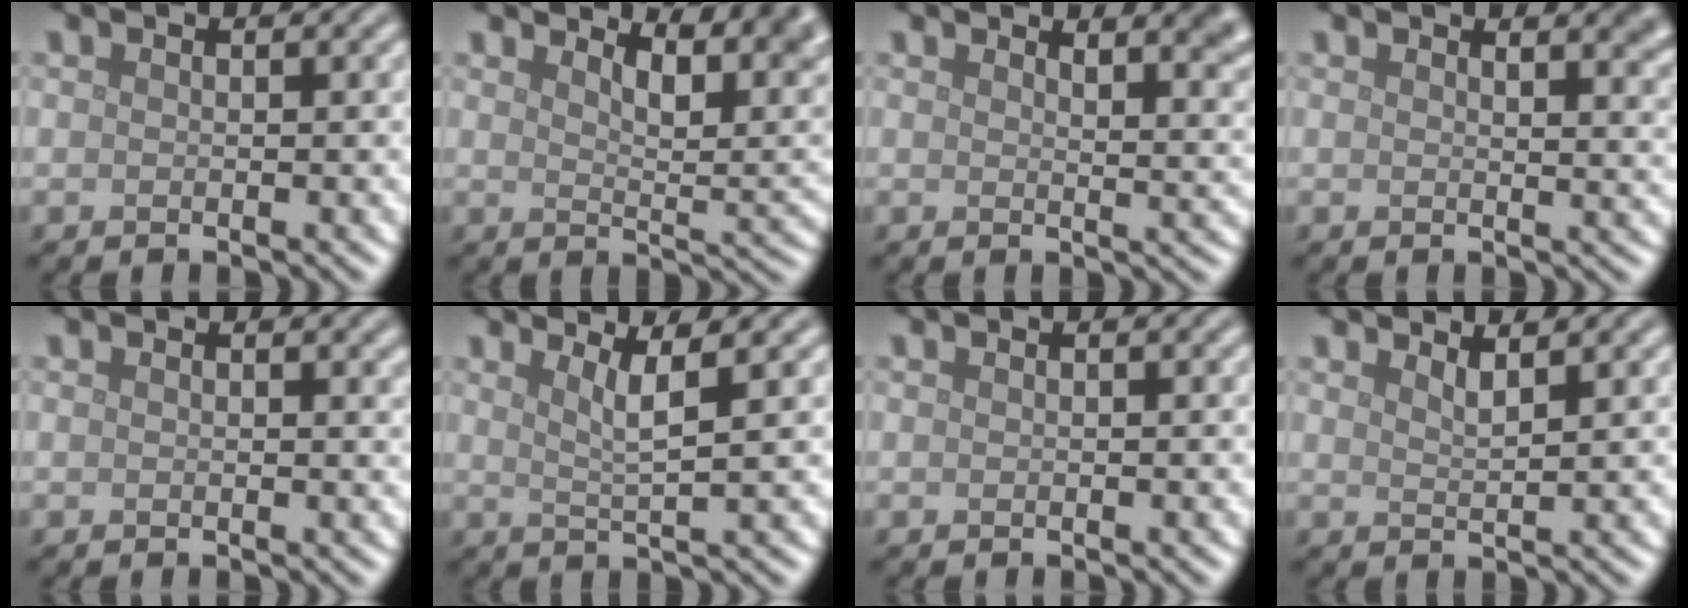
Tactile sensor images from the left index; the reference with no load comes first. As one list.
[{"total": 5.6, "force": [3.8, 1.9, 3.6], "torque": [-0.050, -0.003, 0.053]}, {"total": 4.1, "force": [2.9, 1.4, 2.6], "torque": [-0.019, 0.003, 0.040]}, {"total": 3.4, "force": [2.1, 1.3, 2.2], "torque": [-0.011, 0.003, 0.027]}, {"total": 0.6, "force": [0.4, 0.1, 0.4], "torque": [-0.002, -0.001, 0.005]}, {"total": 2.8, "force": [1.5, 0.5, 2.3], "torque": [-0.034, -0.001, 0.026]}, {"total": 0.0}, {"total": 1.8, "force": [1.5, 0.4, 0.8], "torque": [-0.008, 0.002, 0.023]}]